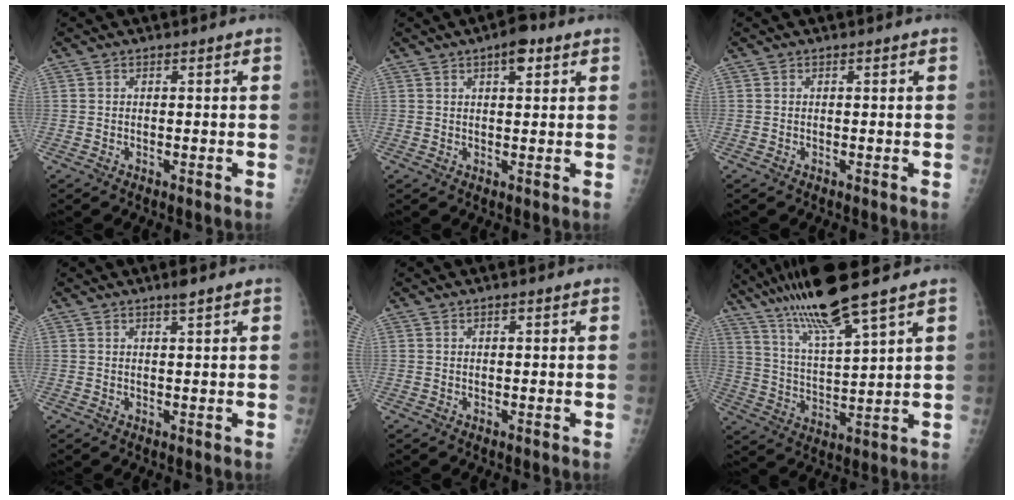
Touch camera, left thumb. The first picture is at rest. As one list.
[{"total": 4.6, "force": [2.4, 1.8, 3.4], "torque": [-0.040, -0.006, 0.031]}, {"total": 0.0}, {"total": 1.7, "force": [1.3, 0.1, 1.2], "torque": [-0.020, -0.007, 0.021]}, {"total": 0.7, "force": [0.4, 0.2, 0.6], "torque": [-0.010, 0.000, 0.006]}, {"total": 14.7, "force": [10.9, 0.8, 9.8], "torque": [-0.179, -0.044, 0.206]}]